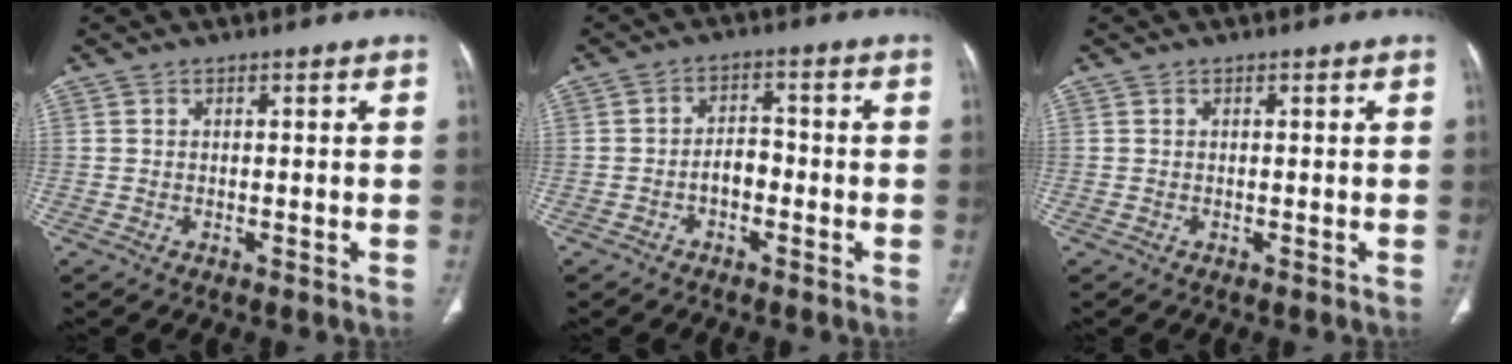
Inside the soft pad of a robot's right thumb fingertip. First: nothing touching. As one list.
[{"total": 3.7, "force": [-1.6, 2.6, 2.2], "torque": [-0.024, 0.023, -0.032]}, {"total": 0.0}]